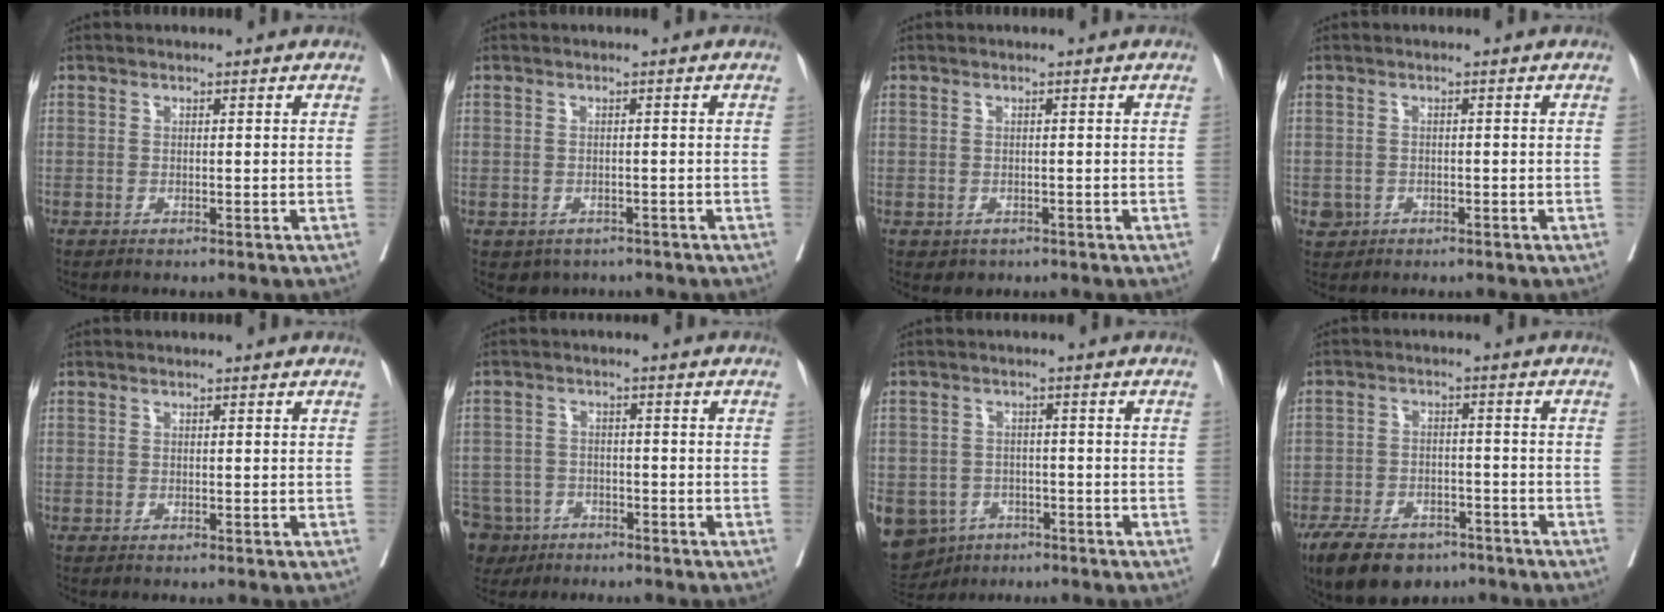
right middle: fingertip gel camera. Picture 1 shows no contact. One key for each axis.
{"total": 3.0, "fx": -2.1, "fy": 2.1, "fz": 0.6, "tx": -0.005, "ty": 0.002, "tz": -0.025}
{"total": 1.3, "fx": -0.6, "fy": 1.1, "fz": 0.4, "tx": -0.009, "ty": 0.000, "tz": 0.000}
{"total": 1.8, "fx": -0.8, "fy": 1.6, "fz": 0.3, "tx": -0.003, "ty": 0.006, "tz": -0.009}
{"total": 0.0}
{"total": 11.3, "fx": -7.1, "fy": 8.4, "fz": 2.8, "tx": -0.097, "ty": -0.006, "tz": -0.114}
{"total": 12.9, "fx": -6.7, "fy": 10.3, "fz": 4.1, "tx": -0.124, "ty": -0.002, "tz": -0.090}
{"total": 11.2, "fx": -8.1, "fy": 5.4, "fz": 5.5, "tx": -0.098, "ty": -0.004, "tz": -0.129}